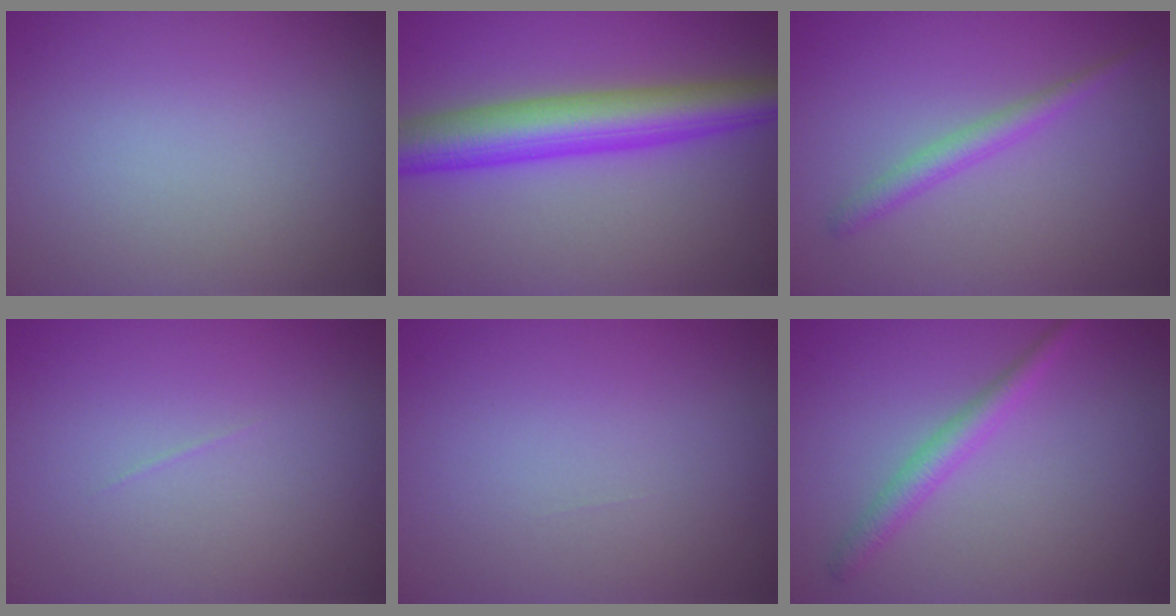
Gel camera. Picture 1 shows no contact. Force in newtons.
{"total": 6.9, "press": 6.9, "slide": 0.1}
{"total": 1.8, "press": 1.8, "slide": 0.1}
{"total": 0.0}
{"total": 0.0}
{"total": 2.2, "press": 2.2, "slide": 0.1}